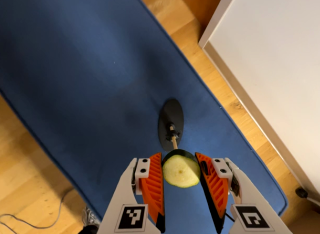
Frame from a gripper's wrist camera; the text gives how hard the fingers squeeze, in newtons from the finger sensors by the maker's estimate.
{"total": 8.5, "left": 7.6, "right": 9.5}